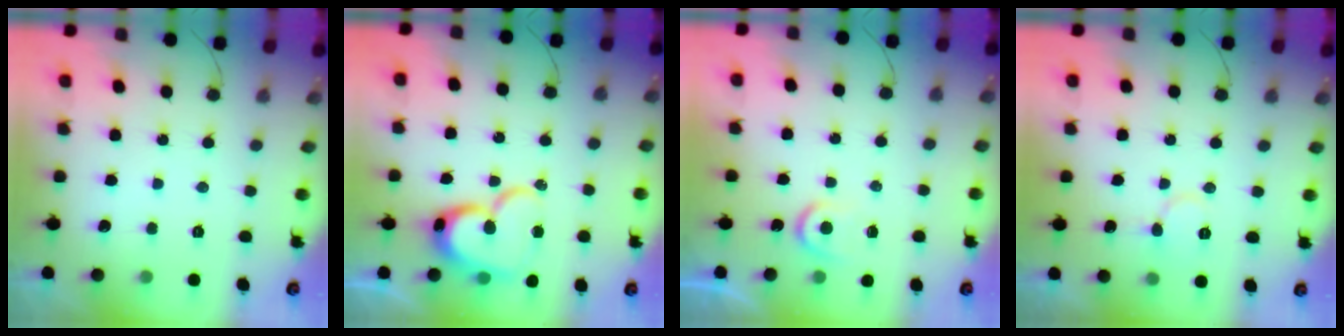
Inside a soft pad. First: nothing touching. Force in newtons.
{"total": 16.5, "press": 16.5, "slide": 1.3}
{"total": 3.6, "press": 3.6, "slide": 0.4}
{"total": 6.6, "press": 6.5, "slide": 0.5}